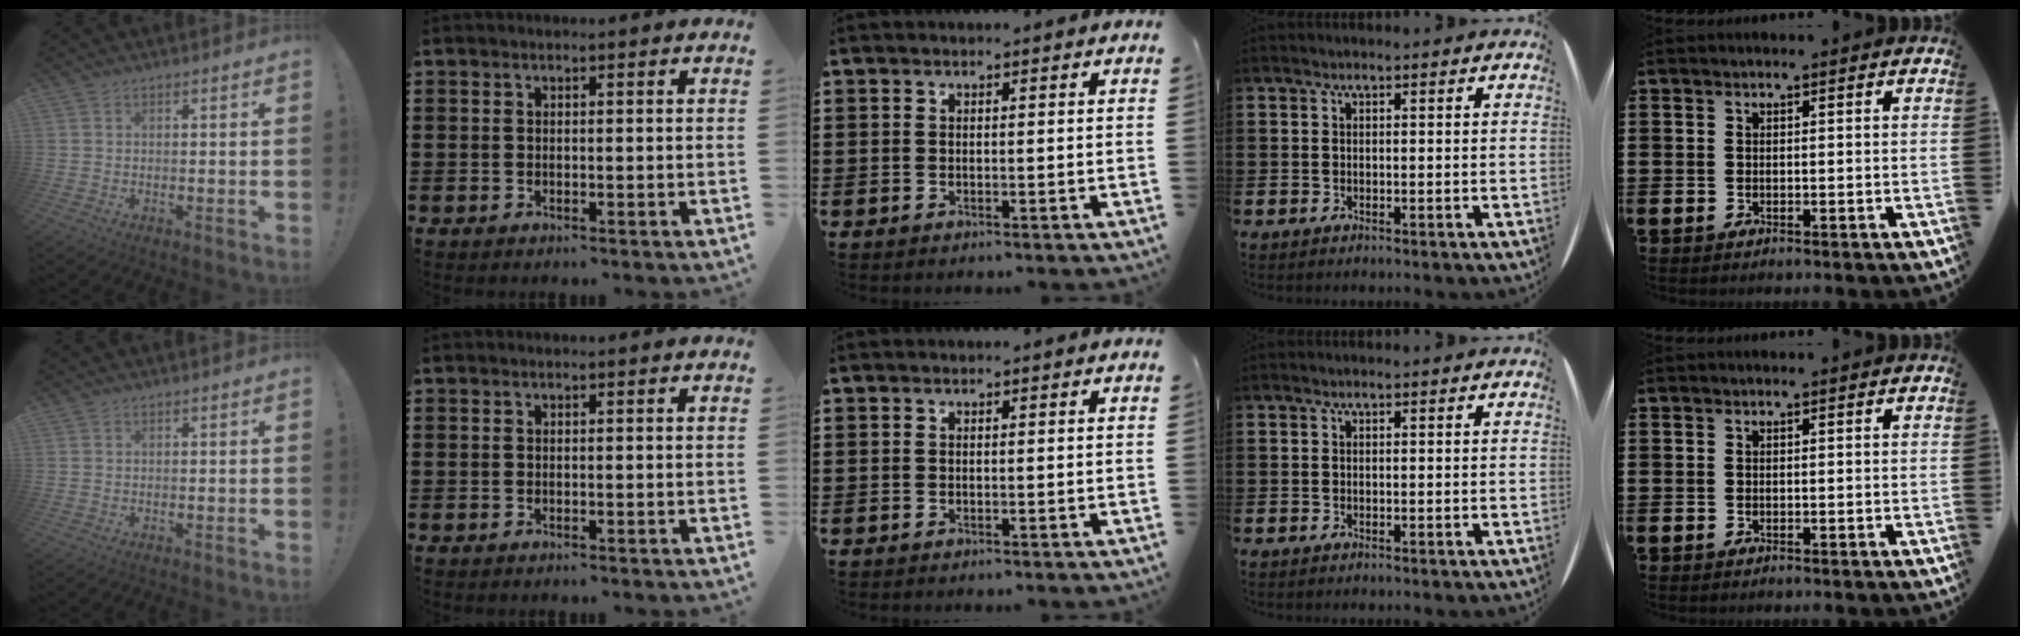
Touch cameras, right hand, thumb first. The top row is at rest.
{}